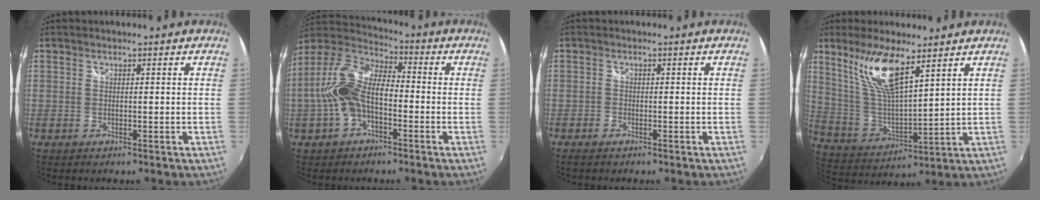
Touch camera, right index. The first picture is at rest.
{"total": 13.1, "force": [-2.7, 7.1, 10.7], "torque": [-0.224, 0.022, -0.053]}
{"total": 1.5, "force": [-1.2, 0.7, 0.6], "torque": [-0.017, -0.001, -0.024]}
{"total": 13.0, "force": [8.1, 3.0, 9.7], "torque": [-0.186, 0.004, 0.172]}